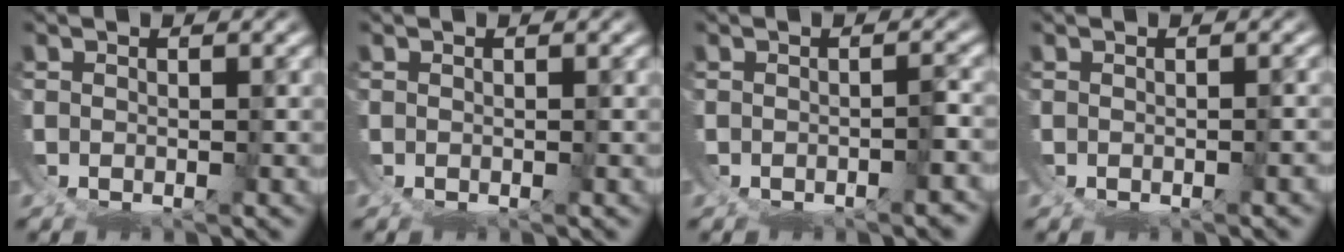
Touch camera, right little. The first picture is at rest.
{"total": 0.0}
{"total": 1.2, "force": [-0.9, -0.4, 0.7], "torque": [-0.009, 0.003, -0.014]}
{"total": 0.5, "force": [-0.4, 0.0, 0.3], "torque": [-0.007, 0.002, -0.005]}